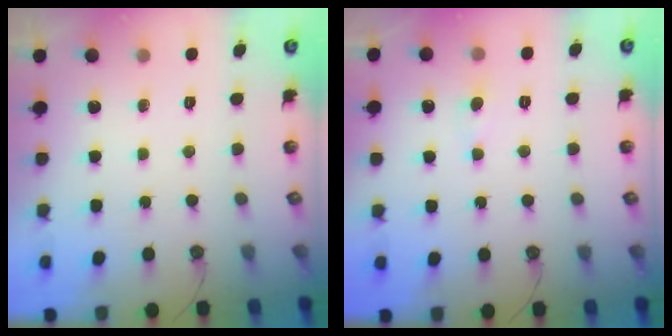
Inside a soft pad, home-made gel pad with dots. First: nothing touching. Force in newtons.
{"total": 0.7, "press": 0.5, "slide": 0.5}